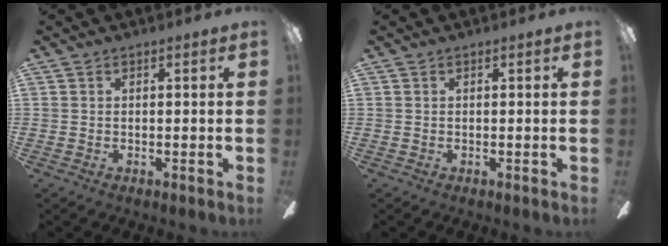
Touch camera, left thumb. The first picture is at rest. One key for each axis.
{"total": 0.0}